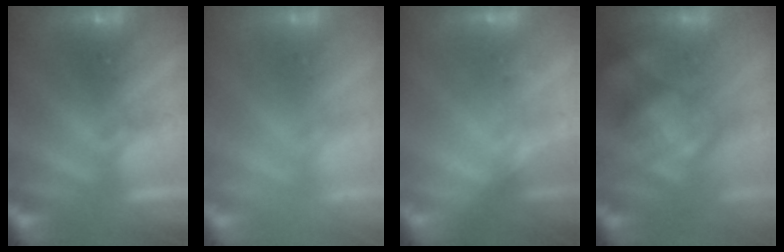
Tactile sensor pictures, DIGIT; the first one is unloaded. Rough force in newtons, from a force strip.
{"total": 2.8}
{"total": 2.6}
{"total": 4.8}